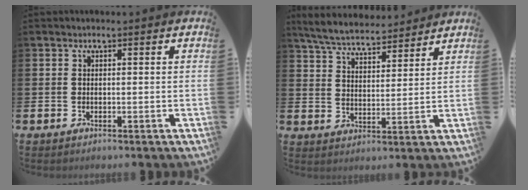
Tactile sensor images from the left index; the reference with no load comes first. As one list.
[{"total": 6.1, "force": [5.9, 1.1, 1.3], "torque": [-0.045, -0.032, 0.104]}]